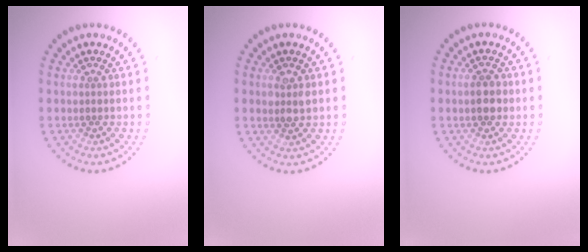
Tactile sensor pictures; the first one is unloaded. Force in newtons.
{"total": 2.0, "press": 2.0, "slide": 0.3}
{"total": 2.1, "press": 2.1, "slide": 0.3}